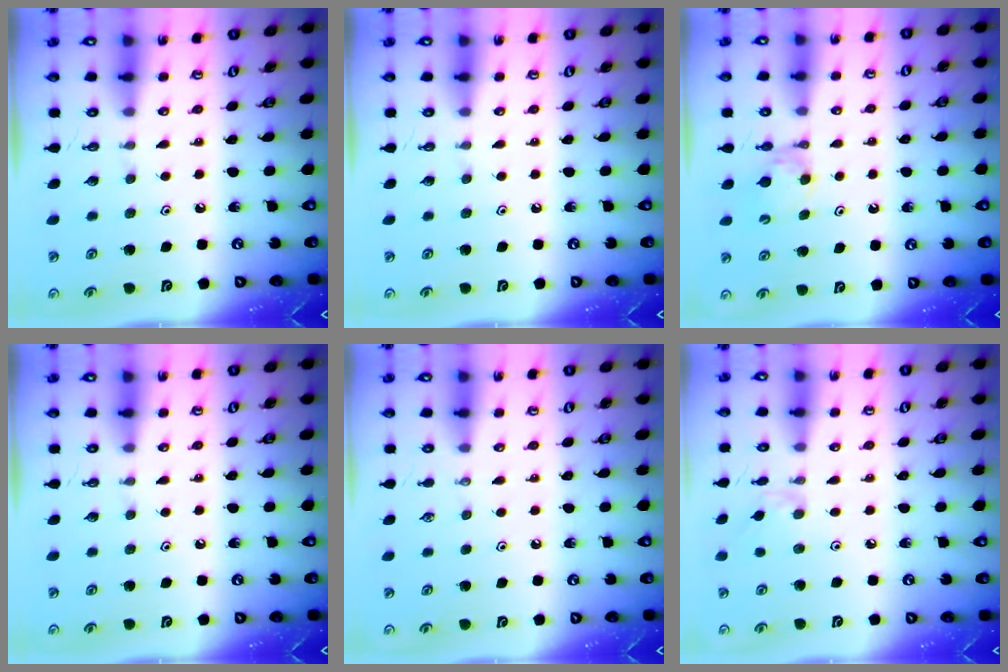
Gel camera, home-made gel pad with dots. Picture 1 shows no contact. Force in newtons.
{"total": 0.0}
{"total": 4.5, "press": 4.5, "slide": 0.6}
{"total": 0.0}
{"total": 0.0}
{"total": 1.4, "press": 1.4, "slide": 0.4}